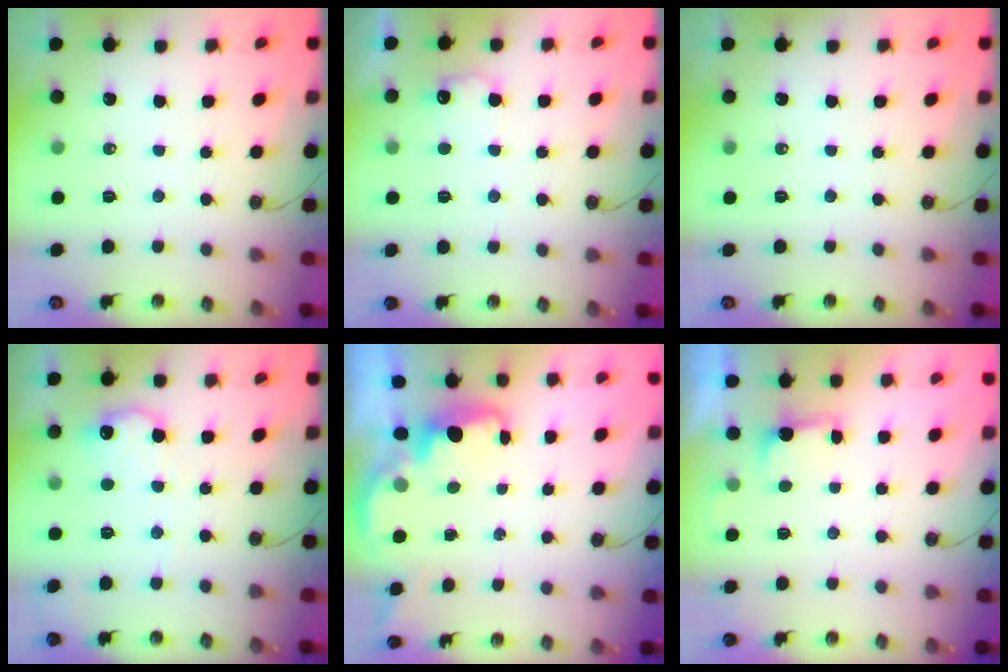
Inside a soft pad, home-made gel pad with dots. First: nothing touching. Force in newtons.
{"total": 7.2, "press": 7.2, "slide": 0.6}
{"total": 0.0}
{"total": 10.1, "press": 10.0, "slide": 0.5}
{"total": 1.9, "press": 1.7, "slide": 0.7}
{"total": 1.3, "press": 0.9, "slide": 0.8}